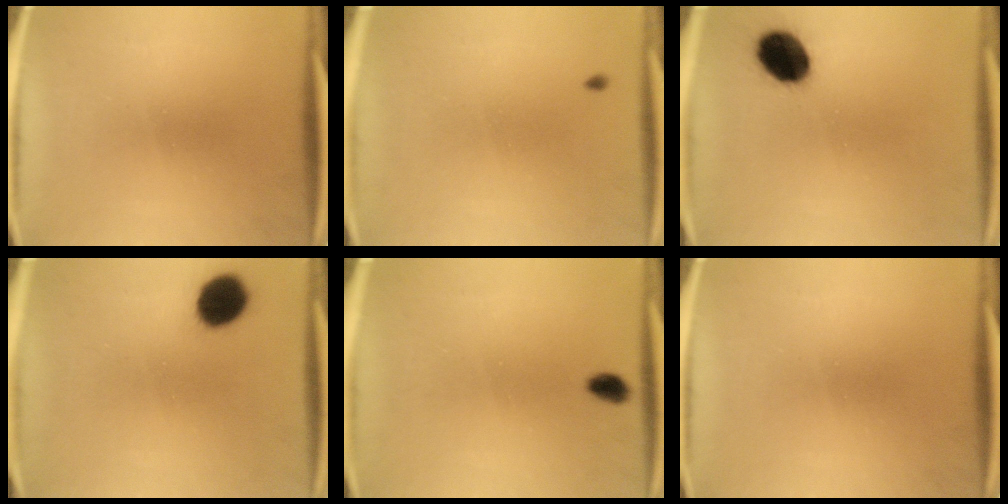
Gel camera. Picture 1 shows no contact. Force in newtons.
{"total": 0.9}
{"total": 10.2}
{"total": 9.0}
{"total": 2.1}
{"total": 0.0}